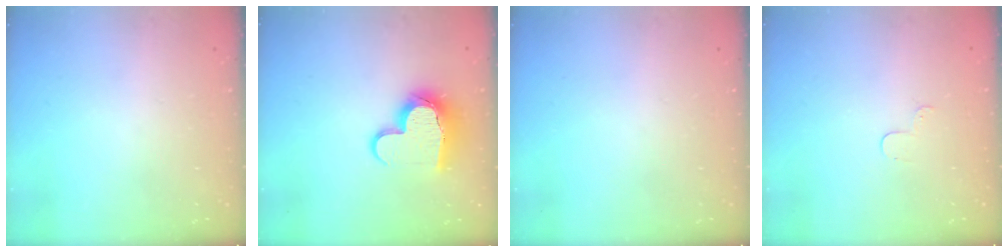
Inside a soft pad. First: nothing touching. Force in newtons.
{"total": 12.1, "press": 12.0, "slide": 1.3}
{"total": 0.0}
{"total": 2.9, "press": 2.9, "slide": 0.3}